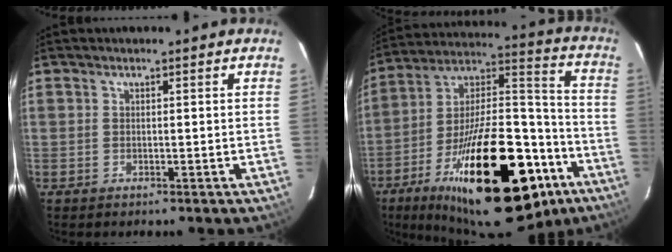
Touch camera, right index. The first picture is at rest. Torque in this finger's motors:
{"motor_torque": [1.56, -0.59, 1.05, 0.21]}